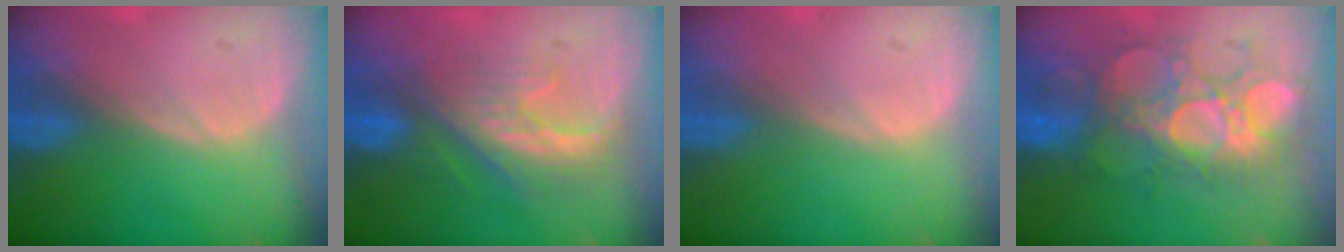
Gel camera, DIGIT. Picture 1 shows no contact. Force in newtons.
{"total": 8.3, "press": 7.5, "slide": 3.6}
{"total": 0.0}
{"total": 9.6, "press": 9.6, "slide": 0.1}